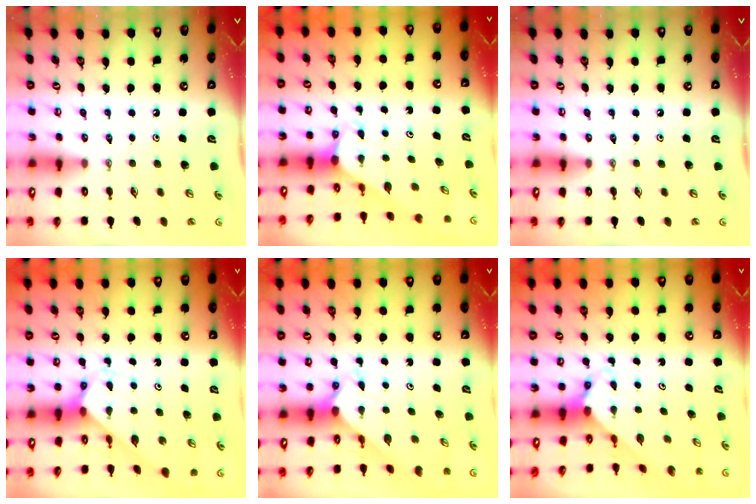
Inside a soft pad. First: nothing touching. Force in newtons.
{"total": 3.0, "press": 3.0, "slide": 0.2}
{"total": 0.0}
{"total": 2.9, "press": 2.9, "slide": 0.1}
{"total": 2.5, "press": 2.5, "slide": 0.3}
{"total": 3.8, "press": 3.8, "slide": 0.4}